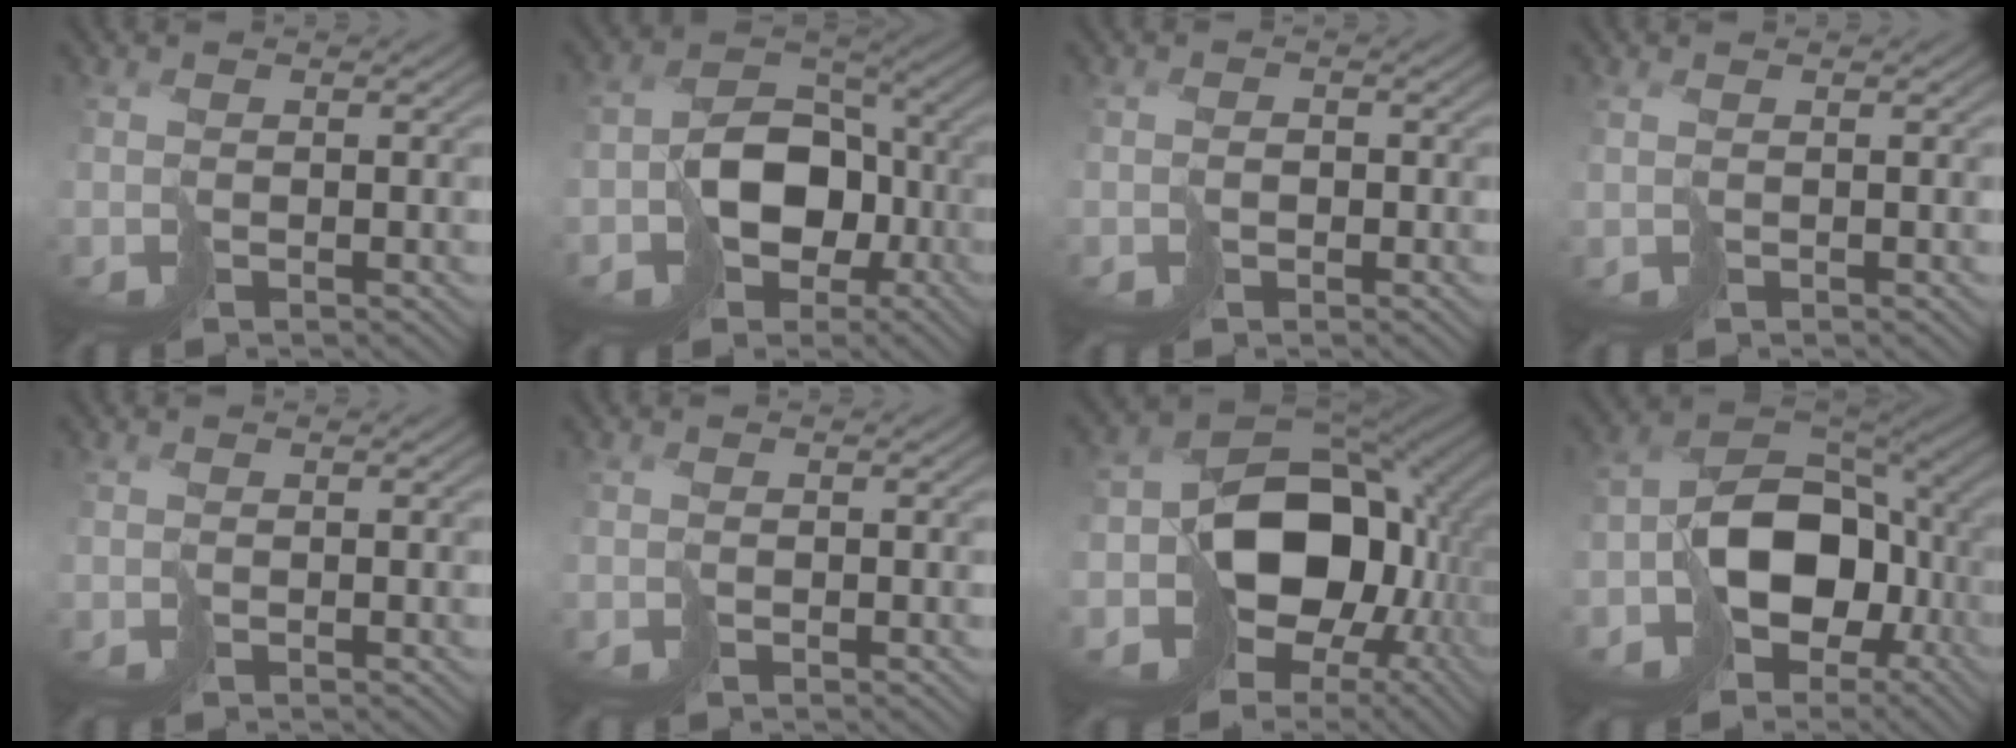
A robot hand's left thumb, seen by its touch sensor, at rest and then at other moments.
{"total": 10.2, "force": [-3.2, 7.3, 6.3], "torque": [-0.117, -0.008, -0.068]}
{"total": 2.8, "force": [-1.4, 2.2, 1.2], "torque": [-0.021, -0.004, -0.027]}
{"total": 0.0}
{"total": 0.0}
{"total": 1.4, "force": [-0.7, 1.0, 0.7], "torque": [-0.016, -0.005, -0.016]}
{"total": 17.5, "force": [-2.8, 13.5, 10.9], "torque": [-0.204, -0.043, -0.024]}
{"total": 14.2, "force": [-4.8, 9.6, 9.3], "torque": [-0.180, -0.022, -0.089]}